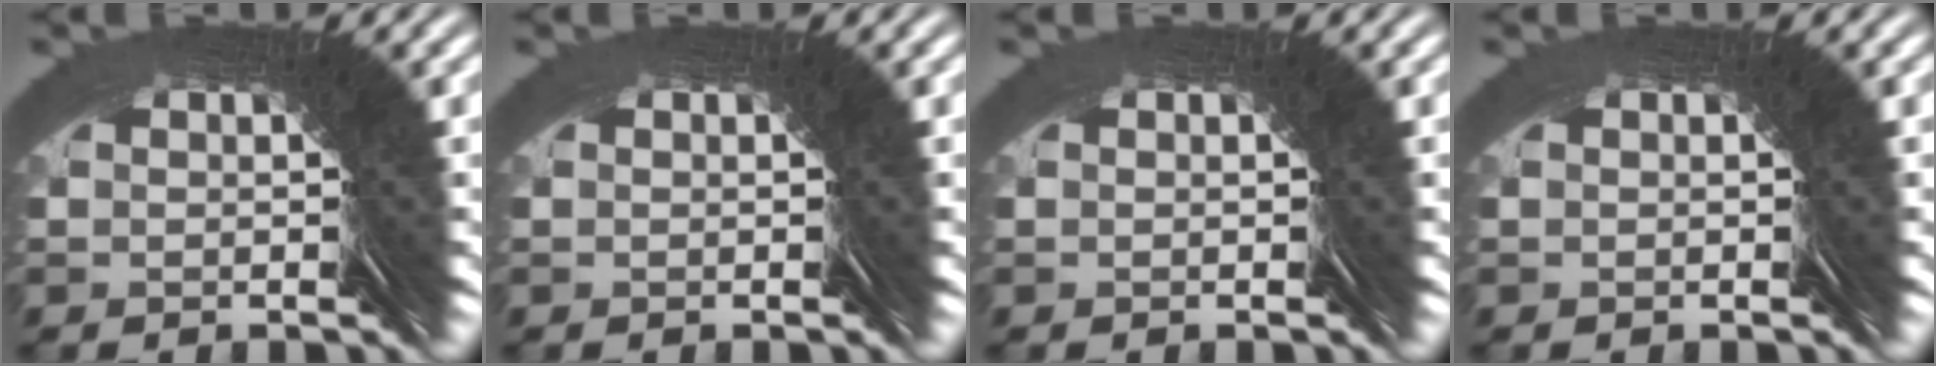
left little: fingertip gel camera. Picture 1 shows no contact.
{"total": 0.0}
{"total": 0.0}
{"total": 0.0}